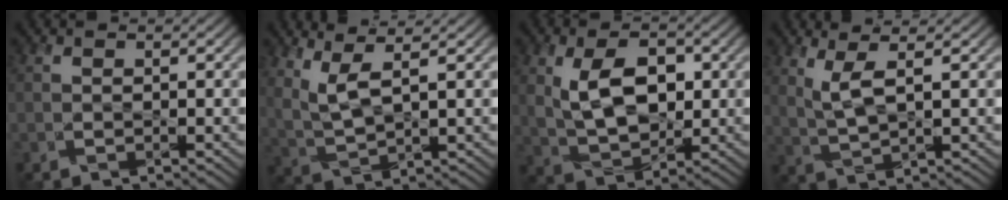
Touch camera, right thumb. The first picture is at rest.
{"total": 5.1, "force": [3.0, 1.3, 3.9], "torque": [-0.097, 0.000, 0.072]}
{"total": 8.2, "force": [1.3, 4.9, 6.5], "torque": [-0.129, 0.003, 0.024]}
{"total": 3.6, "force": [1.7, 0.7, 3.1], "torque": [-0.079, 0.001, 0.044]}